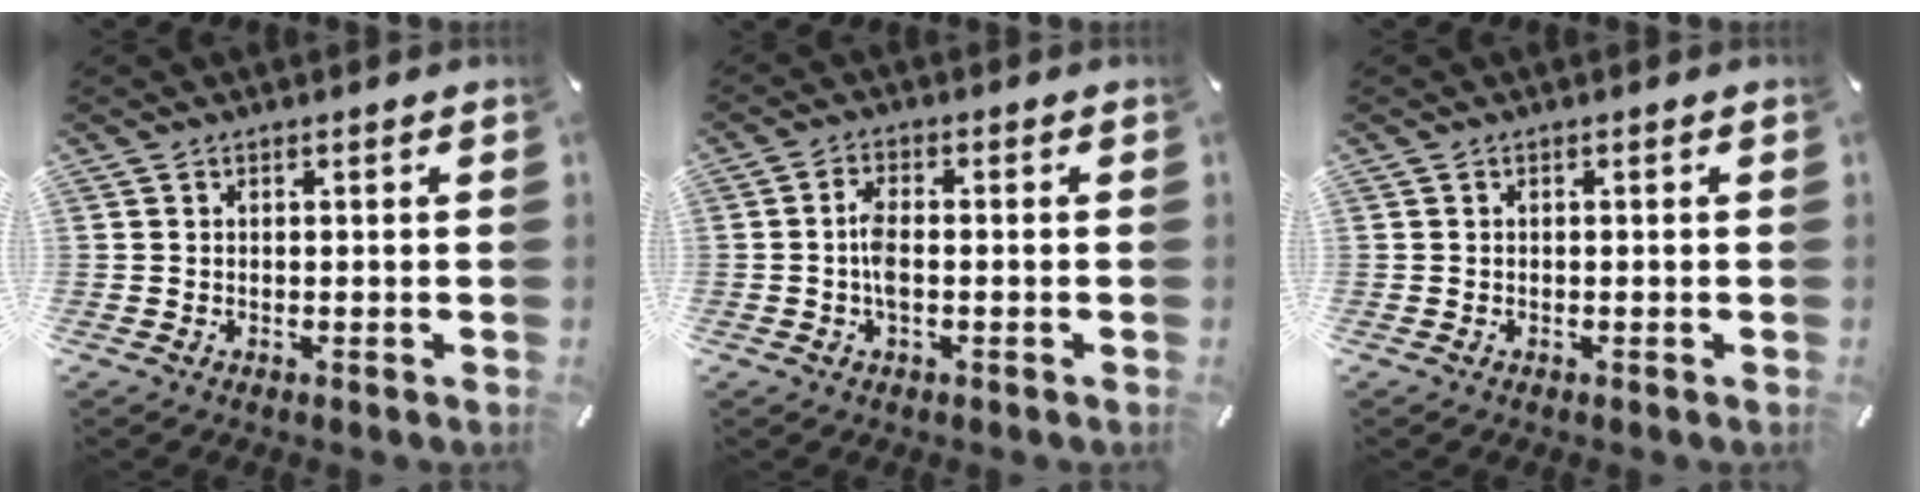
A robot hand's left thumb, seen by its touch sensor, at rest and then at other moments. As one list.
[{"total": 4.2, "force": [-0.7, 1.9, 3.7], "torque": [-0.073, 0.005, -0.013]}, {"total": 0.0}]